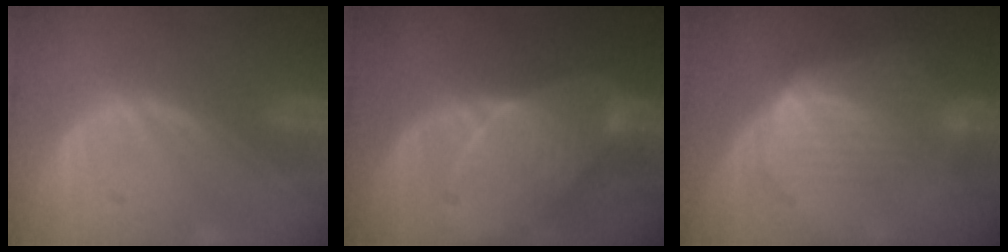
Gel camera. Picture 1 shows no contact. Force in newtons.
{"total": 7.3, "press": 7.1, "slide": 1.6}
{"total": 7.2, "press": 6.5, "slide": 3.0}